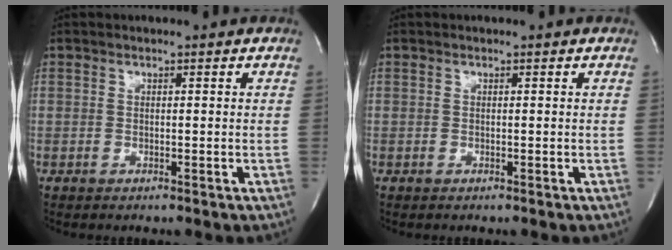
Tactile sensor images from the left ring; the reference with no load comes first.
{"total": 0.0}